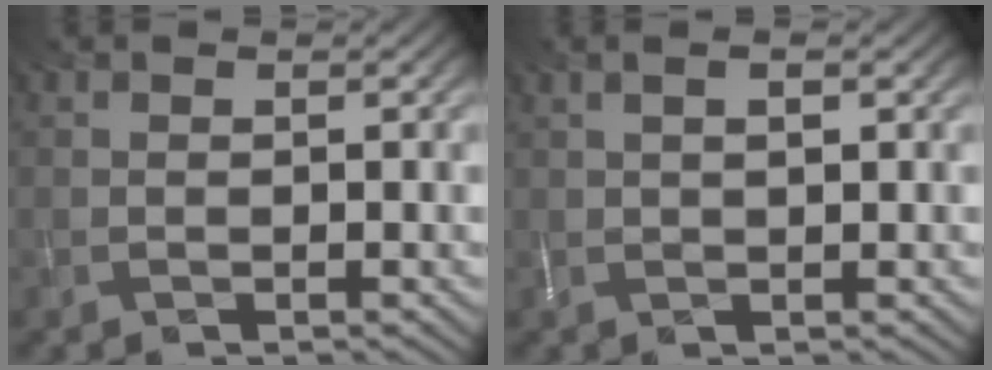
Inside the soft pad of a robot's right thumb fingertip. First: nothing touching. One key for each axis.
{"total": 2.1, "fx": 0.7, "fy": 0.5, "fz": 1.9, "tx": -0.033, "ty": 0.002, "tz": 0.017}